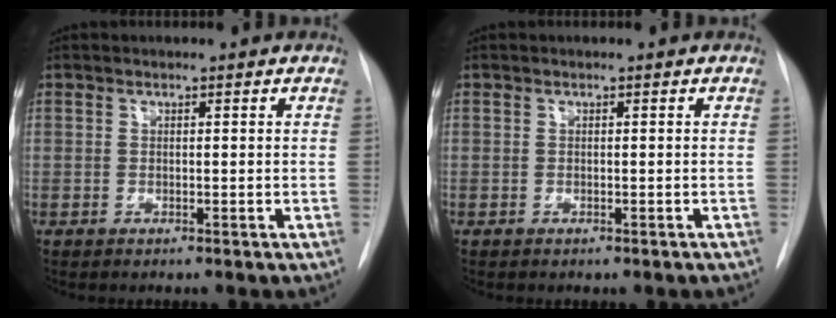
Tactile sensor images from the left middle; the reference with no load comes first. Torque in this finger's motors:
{"motor_torque": [0.97, -1.17, 0.35, 0.06]}